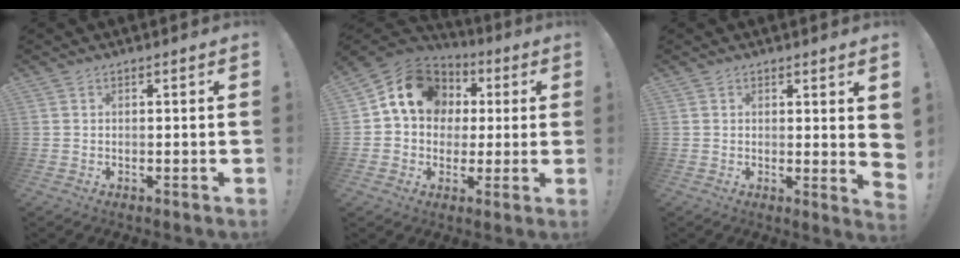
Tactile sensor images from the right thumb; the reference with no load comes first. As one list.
[{"total": 14.2, "force": [3.8, 11.9, 6.7], "torque": [-0.089, -0.008, 0.080]}, {"total": 3.0, "force": [1.7, 0.2, 2.4], "torque": [-0.015, -0.023, 0.028]}]